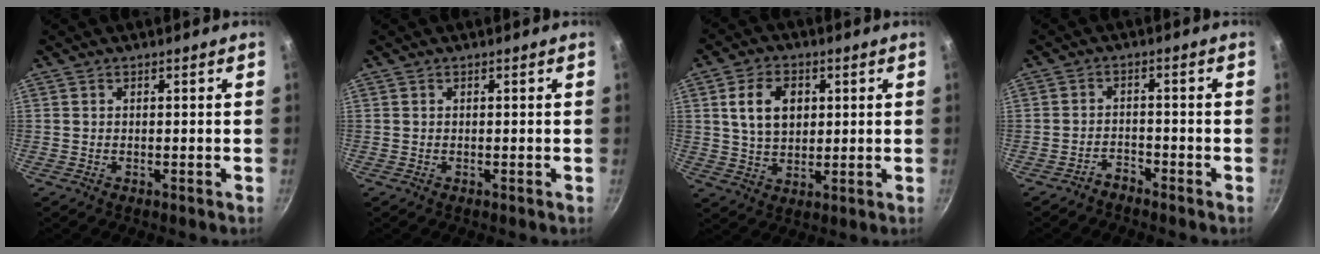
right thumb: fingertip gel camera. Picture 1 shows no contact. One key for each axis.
{"total": 0.0}
{"total": 9.2, "fx": 2.4, "fy": 6.4, "fz": 6.1, "tx": -0.089, "ty": -0.003, "tz": 0.044}
{"total": 2.3, "fx": -2.2, "fy": 0.6, "fz": 0.1, "tx": 0.008, "ty": 0.026, "tz": -0.040}